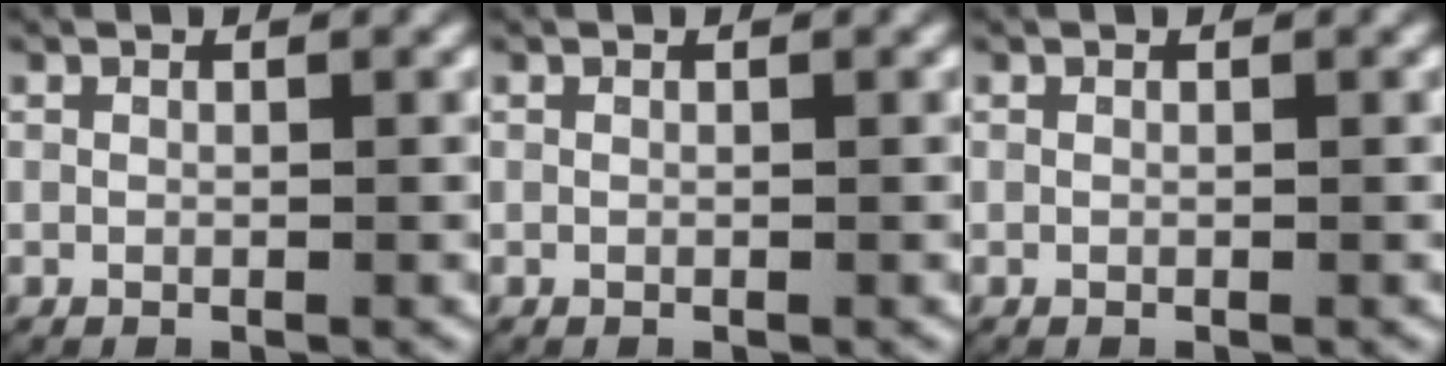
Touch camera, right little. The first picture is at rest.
{"total": 0.0}
{"total": 0.0}